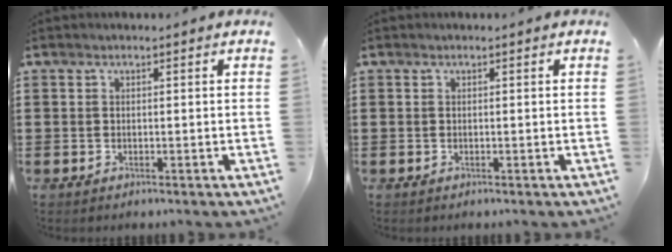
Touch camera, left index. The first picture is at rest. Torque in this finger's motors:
{"motor_torque": [0.00, 0.00, 0.00, -0.01]}